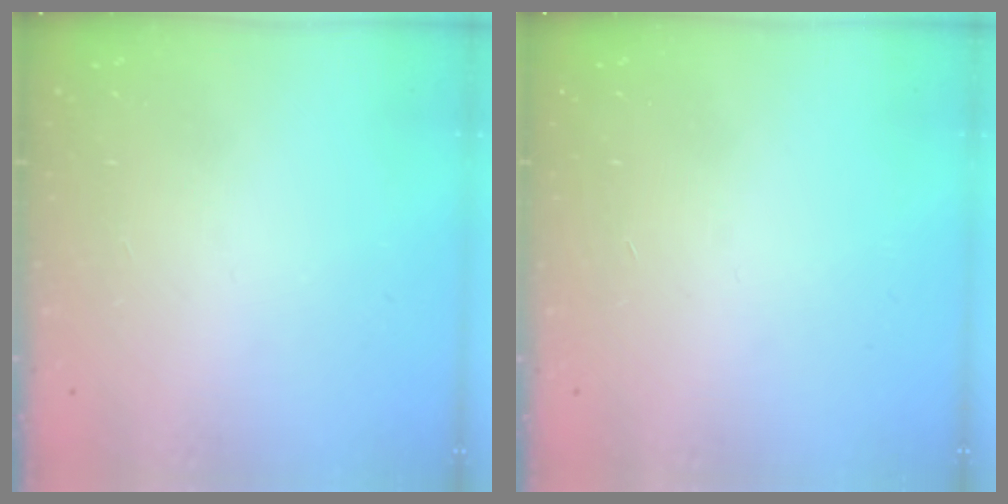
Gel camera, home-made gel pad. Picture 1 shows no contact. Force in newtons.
{"total": 0.0}